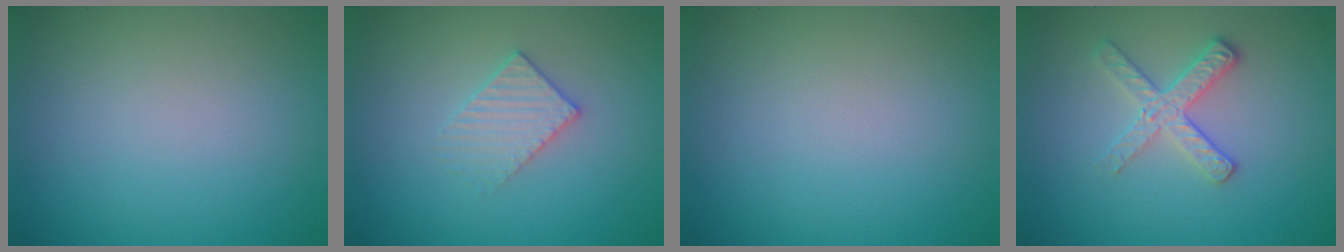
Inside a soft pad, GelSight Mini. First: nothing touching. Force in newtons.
{"total": 2.3, "press": 2.2, "slide": 0.3}
{"total": 0.0}
{"total": 2.8, "press": 2.6, "slide": 1.0}